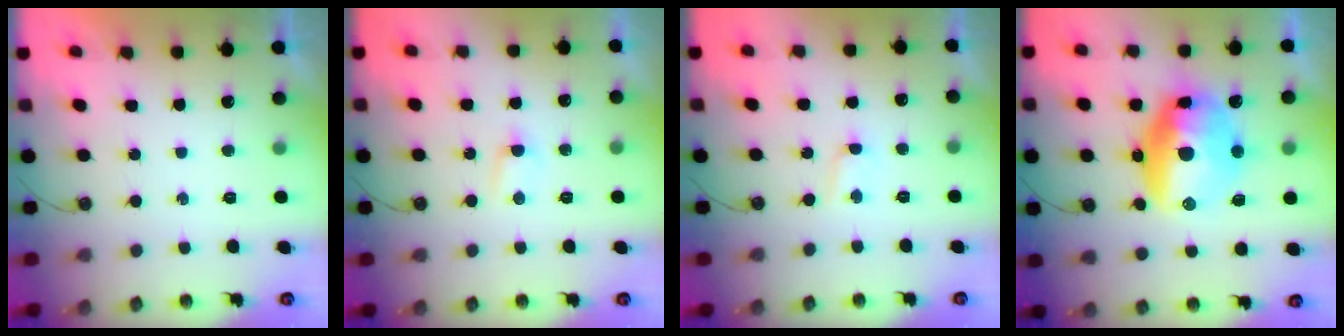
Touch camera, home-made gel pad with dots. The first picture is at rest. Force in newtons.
{"total": 3.0, "press": 3.0, "slide": 0.3}
{"total": 1.7, "press": 1.7, "slide": 0.3}
{"total": 21.2, "press": 18.8, "slide": 9.9}